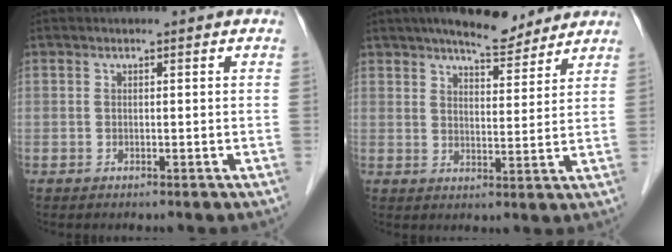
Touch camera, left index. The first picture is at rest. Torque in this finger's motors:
{"motor_torque": [0.75, -0.76, 0.34, 0.07]}